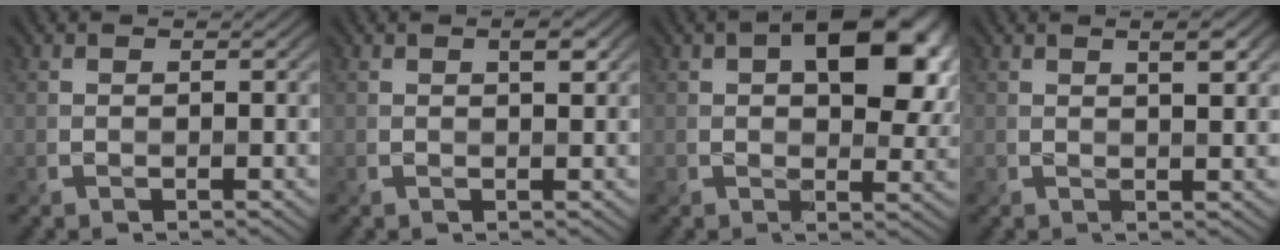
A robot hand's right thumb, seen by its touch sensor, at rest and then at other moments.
{"total": 1.5, "force": [0.6, 0.5, 1.3], "torque": [-0.020, 0.000, 0.011]}
{"total": 12.0, "force": [3.8, 6.8, 9.2], "torque": [-0.138, -0.002, 0.064]}
{"total": 2.6, "force": [1.3, 0.5, 2.2], "torque": [-0.036, -0.001, 0.022]}